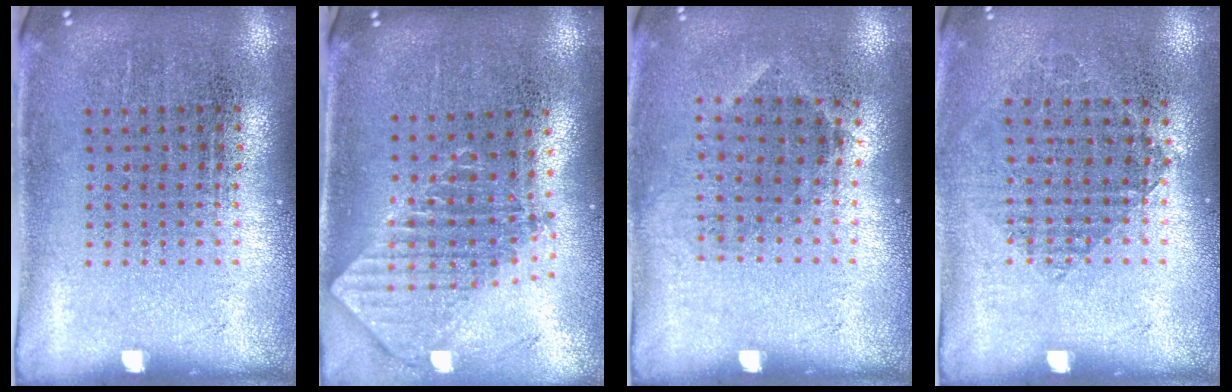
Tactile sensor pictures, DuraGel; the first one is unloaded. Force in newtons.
{"total": 1.9, "press": 1.5, "slide": 1.2}
{"total": 0.8, "press": 0.7, "slide": 0.5}
{"total": 0.8, "press": 0.7, "slide": 0.3}